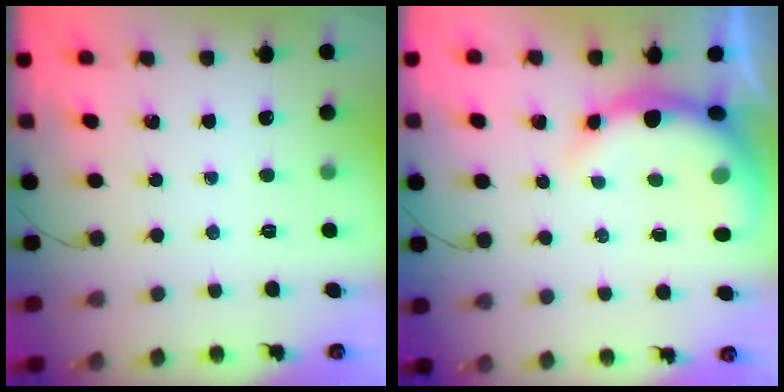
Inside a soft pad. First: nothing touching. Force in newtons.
{"total": 9.5, "press": 9.3, "slide": 1.8}